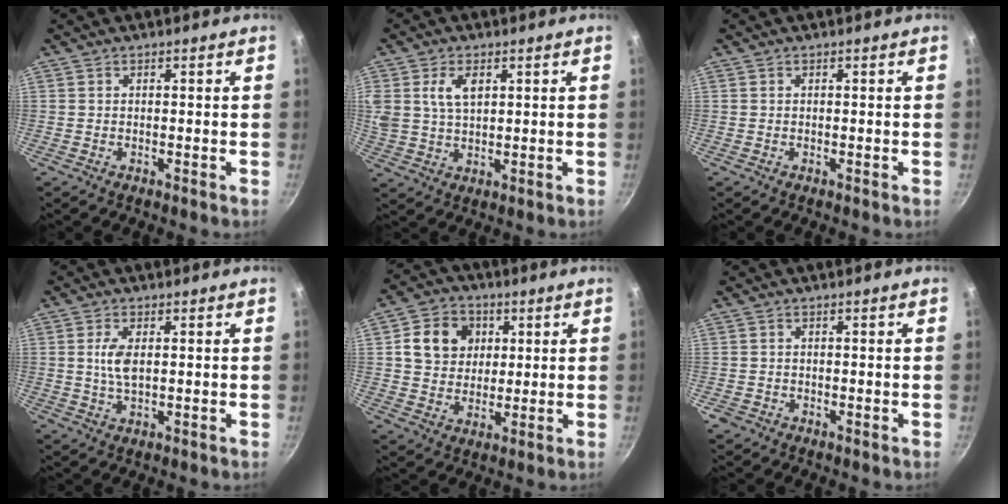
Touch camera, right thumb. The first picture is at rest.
{"total": 7.2, "force": [2.5, 4.3, 5.2], "torque": [-0.100, -0.004, 0.054]}
{"total": 0.0}
{"total": 4.5, "force": [0.6, 2.1, 3.9], "torque": [-0.086, -0.004, 0.016]}
{"total": 10.8, "force": [2.7, 9.1, 5.3], "torque": [-0.058, -0.003, 0.044]}
{"total": 1.2, "force": [-0.7, 0.9, 0.2], "torque": [0.000, 0.003, -0.014]}